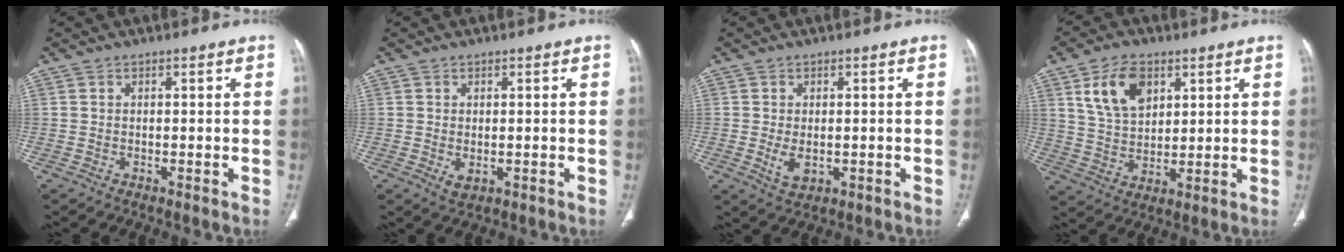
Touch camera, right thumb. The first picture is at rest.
{"total": 2.0, "force": [-0.3, 1.2, 1.5], "torque": [-0.024, -0.002, 0.004]}
{"total": 3.5, "force": [-0.5, 2.2, 2.8], "torque": [-0.048, -0.007, 0.002]}
{"total": 10.6, "force": [4.8, 6.6, 6.7], "torque": [-0.102, -0.017, 0.095]}